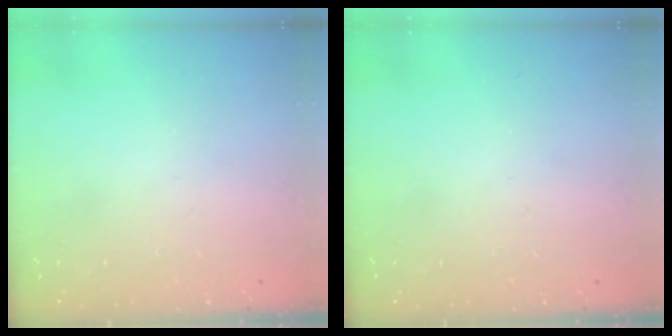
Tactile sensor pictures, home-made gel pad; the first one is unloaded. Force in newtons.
{"total": 0.0}